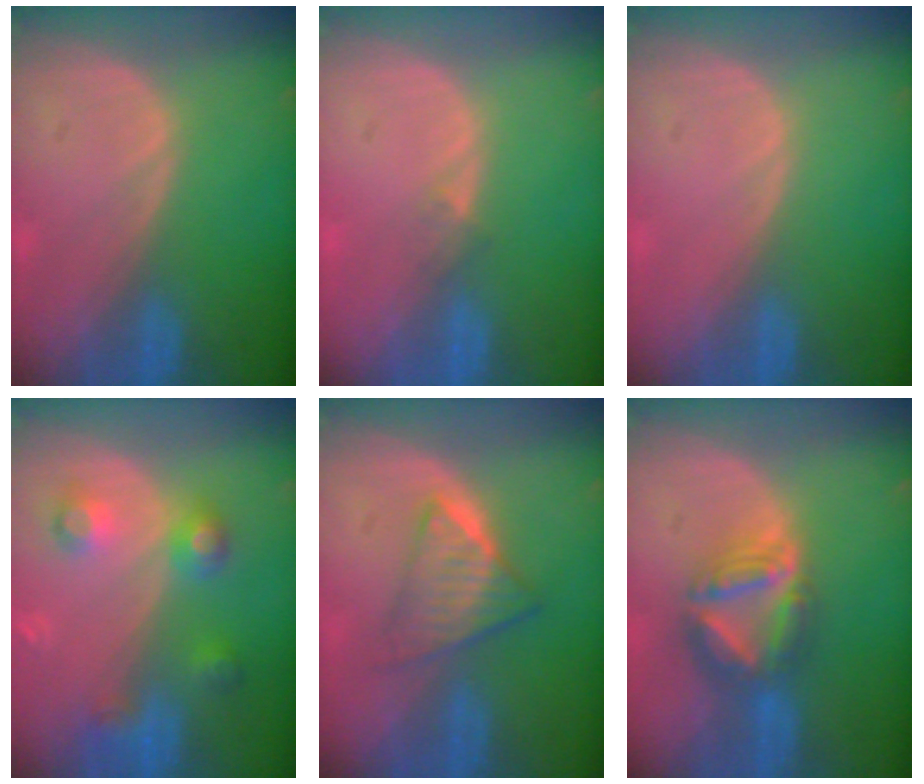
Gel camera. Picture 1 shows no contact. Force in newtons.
{"total": 1.2, "press": 0.9, "slide": 0.9}
{"total": 0.0}
{"total": 5.6, "press": 5.6, "slide": 0.4}
{"total": 6.4, "press": 5.6, "slide": 3.1}
{"total": 7.7, "press": 6.7, "slide": 3.7}